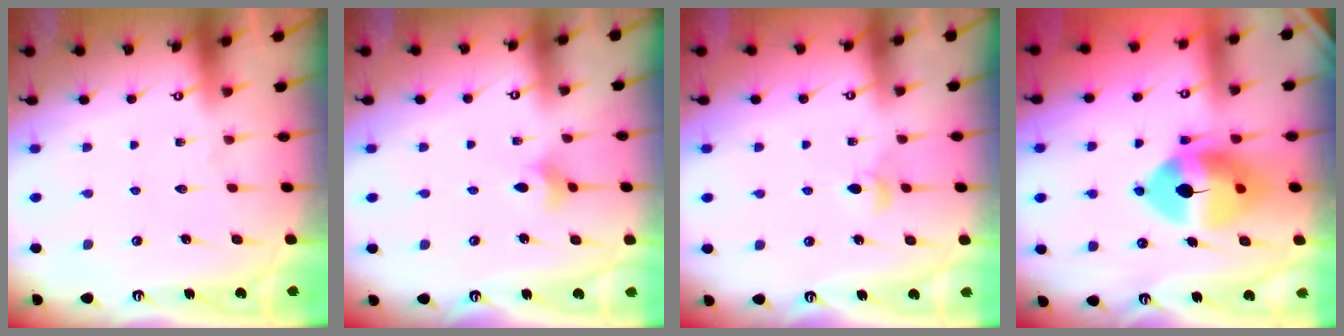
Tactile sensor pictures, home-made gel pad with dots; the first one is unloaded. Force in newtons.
{"total": 4.2, "press": 4.2, "slide": 0.7}
{"total": 3.9, "press": 3.8, "slide": 0.8}
{"total": 13.7, "press": 13.5, "slide": 2.1}